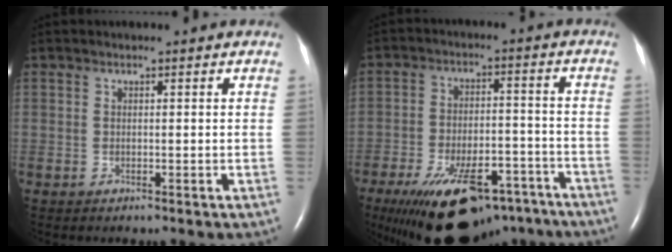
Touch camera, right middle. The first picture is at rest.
{"total": 19.9, "force": [-13.8, 8.1, 11.9], "torque": [-0.192, 0.001, -0.205]}